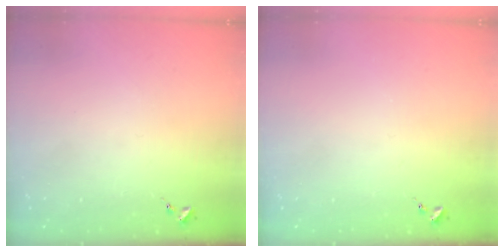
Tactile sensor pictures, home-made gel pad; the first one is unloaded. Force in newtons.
{"total": 0.0}